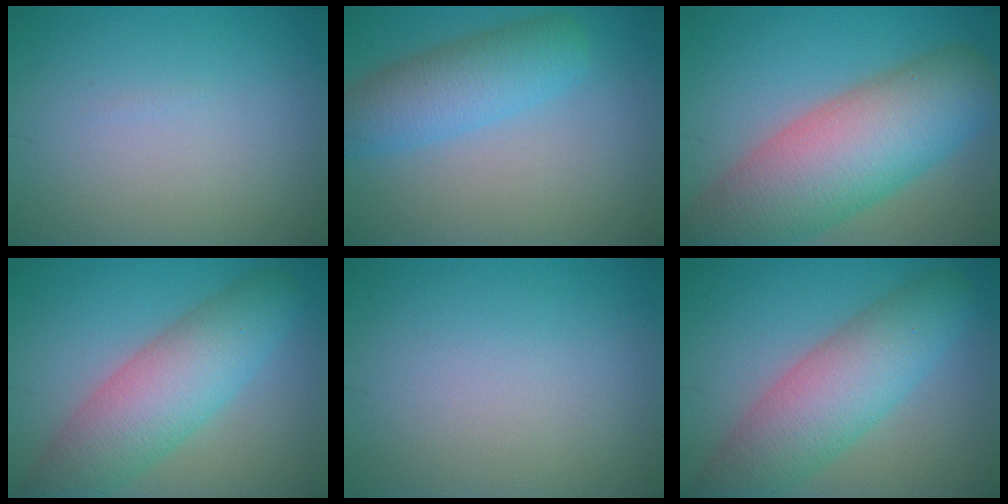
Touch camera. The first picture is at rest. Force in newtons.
{"total": 5.2, "press": 5.2, "slide": 0.1}
{"total": 11.9, "press": 11.9, "slide": 0.6}
{"total": 7.7, "press": 7.7, "slide": 0.3}
{"total": 0.0}
{"total": 7.7, "press": 7.7, "slide": 0.3}